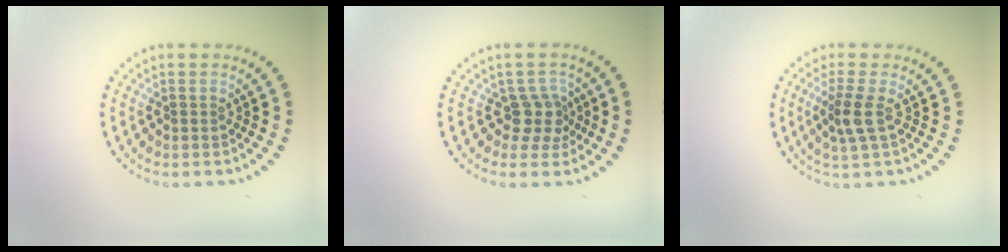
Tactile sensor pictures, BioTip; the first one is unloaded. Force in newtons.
{"total": 2.5, "press": 1.9, "slide": 1.5}
{"total": 2.4, "press": 1.9, "slide": 1.6}